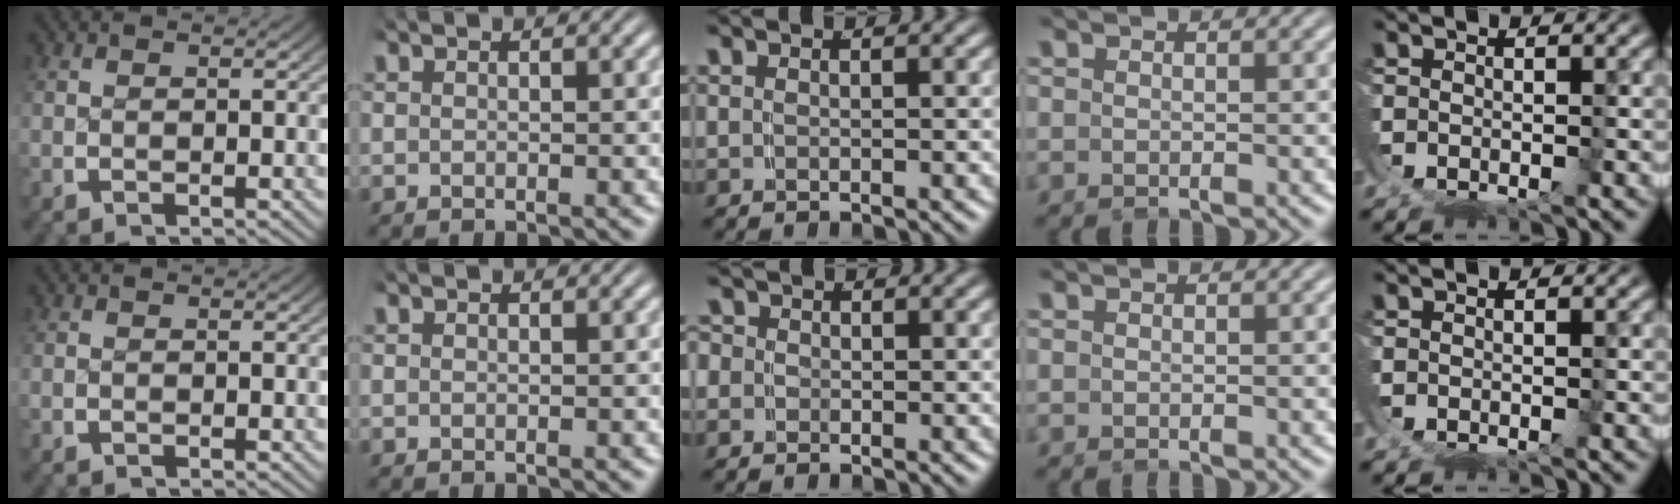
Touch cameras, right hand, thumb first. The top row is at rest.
{"middle": {"total": 2.2, "force": [-0.2, 2.1, 0.6], "torque": [-0.016, -0.004, -0.013]}}